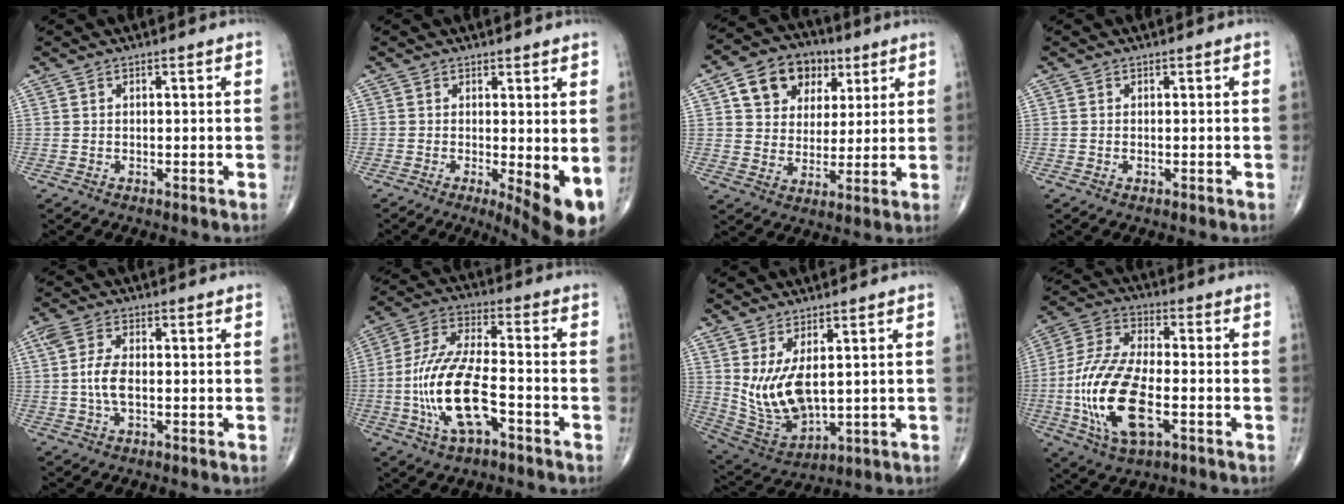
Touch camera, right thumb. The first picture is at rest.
{"total": 8.2, "force": [-0.8, 2.4, 7.7], "torque": [-0.106, -0.020, -0.005]}
{"total": 15.5, "force": [6.5, 11.8, 7.7], "torque": [-0.085, -0.001, 0.107]}
{"total": 0.0}
{"total": 5.4, "force": [-0.2, 2.6, 4.7], "torque": [-0.111, 0.007, -0.006]}
{"total": 15.7, "force": [-4.8, 6.2, 13.6], "torque": [-0.283, 0.031, -0.088]}
{"total": 11.5, "force": [2.2, 5.5, 9.8], "torque": [-0.186, -0.026, 0.070]}
{"total": 18.4, "force": [-4.4, 8.4, 15.8], "torque": [-0.333, 0.014, -0.077]}